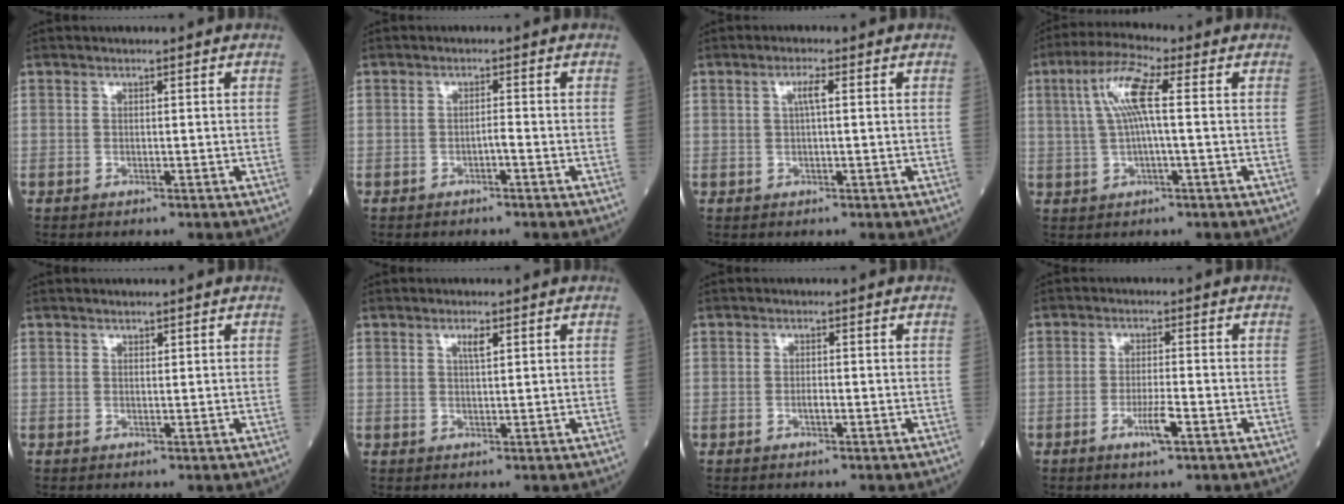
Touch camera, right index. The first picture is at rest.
{"total": 1.0, "force": [-0.7, 0.0, 0.7], "torque": [-0.013, 0.002, -0.012]}
{"total": 2.1, "force": [0.5, 0.2, 2.1], "torque": [-0.042, 0.003, 0.008]}
{"total": 7.7, "force": [1.5, 0.9, 7.5], "torque": [-0.159, 0.021, 0.029]}
{"total": 0.7, "force": [0.6, 0.3, 0.2], "torque": [-0.006, 0.000, 0.011]}
{"total": 2.0, "force": [1.0, 0.3, 1.7], "torque": [-0.033, 0.000, 0.018]}
{"total": 1.0, "force": [-0.4, 0.3, 0.9], "torque": [-0.018, 0.001, -0.008]}
{"total": 4.0, "force": [-1.8, 0.2, 3.5], "torque": [-0.069, -0.006, -0.034]}